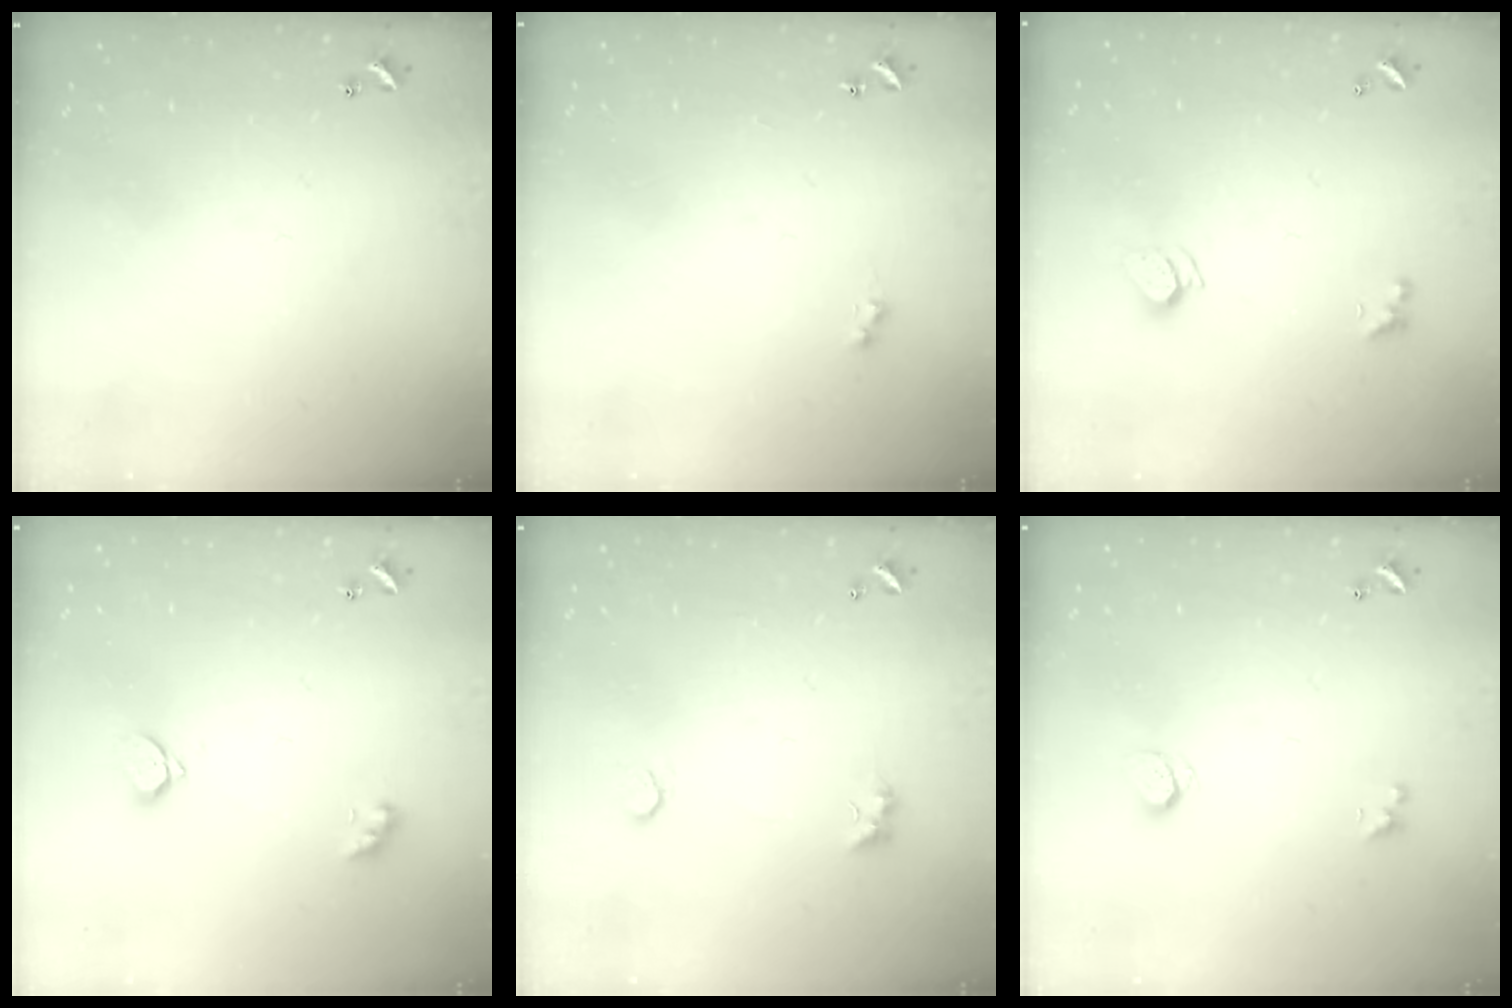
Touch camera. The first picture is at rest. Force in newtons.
{"total": 1.2, "press": 1.1, "slide": 0.6}
{"total": 2.2, "press": 2.2, "slide": 0.3}
{"total": 2.1, "press": 2.1, "slide": 0.5}
{"total": 1.5, "press": 1.3, "slide": 0.7}
{"total": 0.7, "press": 0.6, "slide": 0.4}